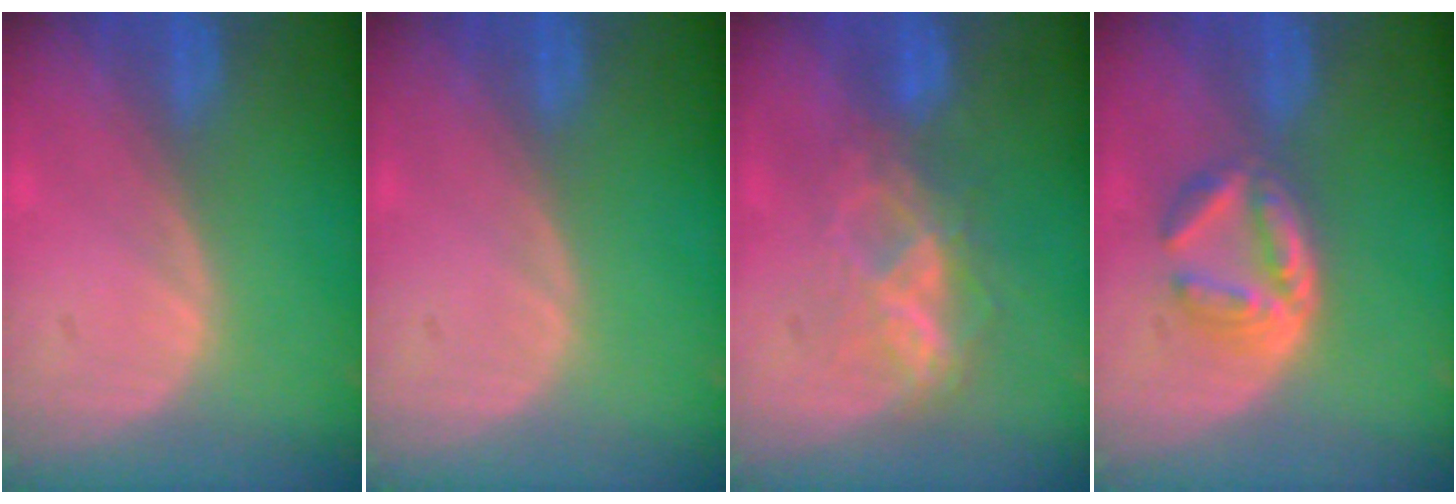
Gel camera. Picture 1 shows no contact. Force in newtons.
{"total": 0.0}
{"total": 6.3, "press": 5.8, "slide": 2.6}
{"total": 5.9, "press": 5.3, "slide": 2.7}